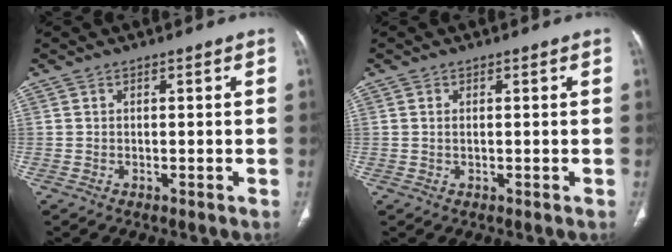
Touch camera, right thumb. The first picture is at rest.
{"total": 0.7, "force": [0.2, 0.3, 0.6], "torque": [-0.016, 0.003, 0.006]}